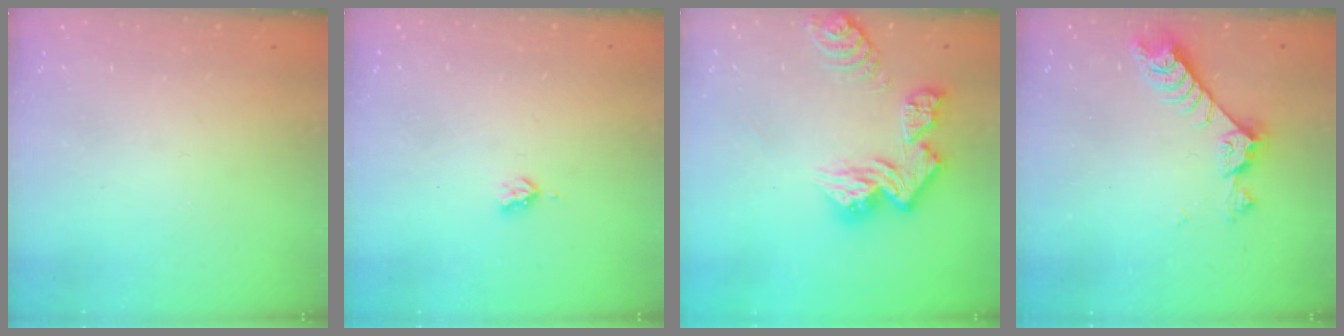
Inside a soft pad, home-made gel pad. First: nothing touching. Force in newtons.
{"total": 2.9, "press": 2.9, "slide": 0.5}
{"total": 13.6, "press": 13.5, "slide": 1.6}
{"total": 8.5, "press": 8.4, "slide": 1.4}